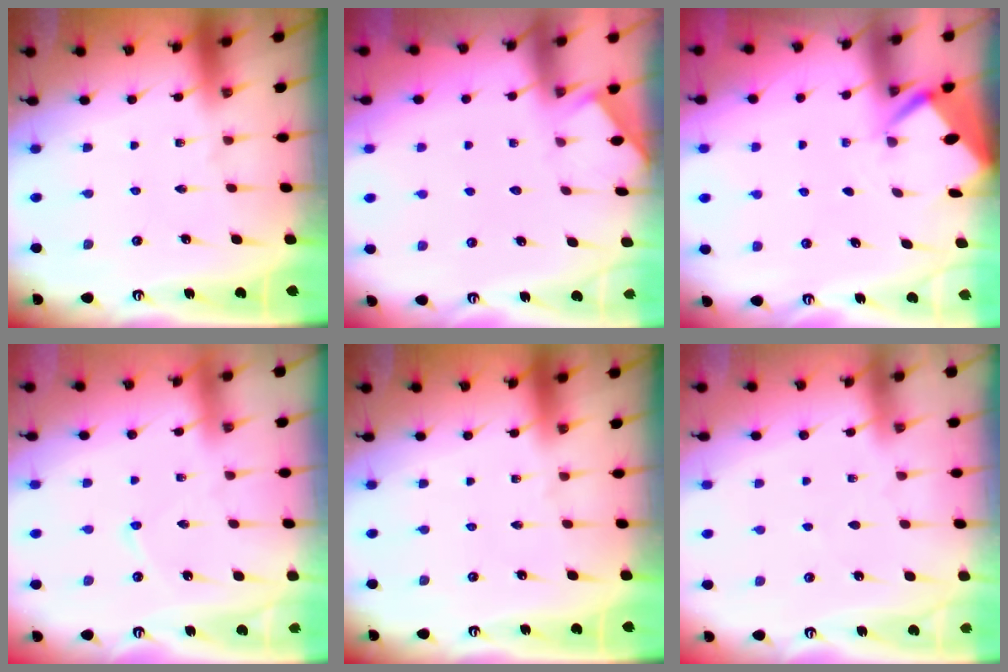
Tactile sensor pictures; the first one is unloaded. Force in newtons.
{"total": 1.2, "press": 1.2, "slide": 0.2}
{"total": 2.5, "press": 2.5, "slide": 0.3}
{"total": 2.9, "press": 2.9, "slide": 0.3}
{"total": 0.0}
{"total": 2.1, "press": 2.0, "slide": 0.3}